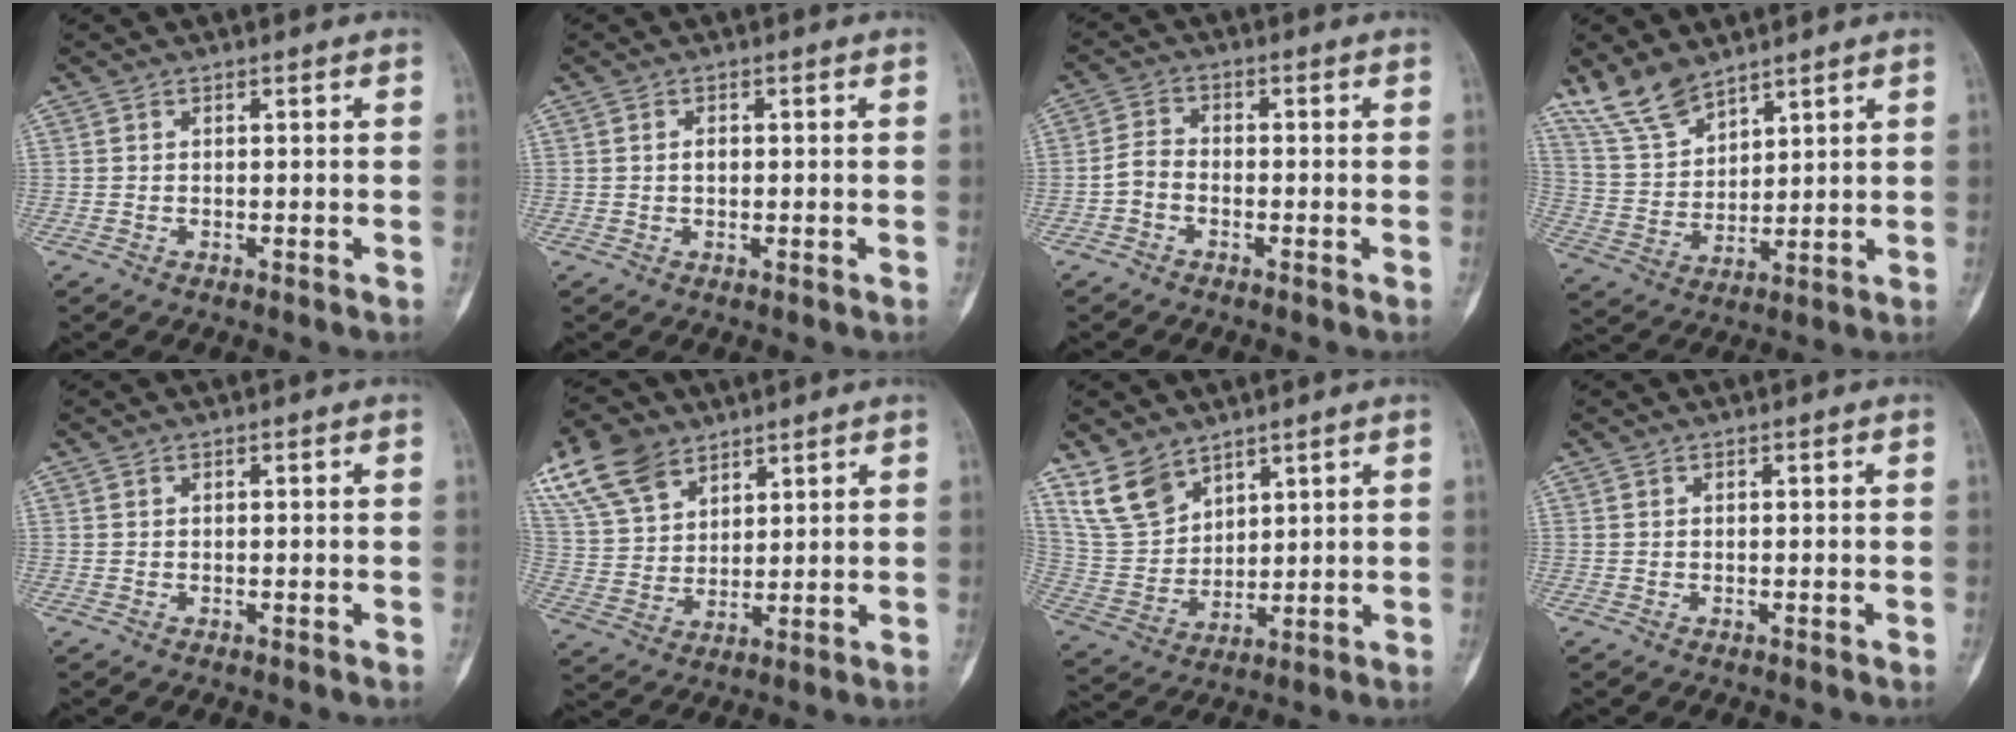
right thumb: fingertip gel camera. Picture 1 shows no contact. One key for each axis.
{"total": 0.9, "fx": 0.1, "fy": 0.6, "fz": 0.7, "tx": -0.012, "ty": 0.002, "tz": 0.000}
{"total": 3.4, "fx": -1.5, "fy": 2.3, "fz": 2.0, "tx": -0.035, "ty": 0.015, "tz": -0.036}
{"total": 9.5, "fx": 7.8, "fy": 4.0, "fz": 3.8, "tx": -0.069, "ty": -0.034, "tz": 0.170}
{"total": 0.0}
{"total": 13.5, "fx": 8.6, "fy": 8.2, "fz": 6.4, "tx": -0.111, "ty": -0.014, "tz": 0.174}
{"total": 10.1, "fx": 7.2, "fy": 6.0, "fz": 3.8, "tx": -0.064, "ty": -0.033, "tz": 0.162}
{"total": 0.0}